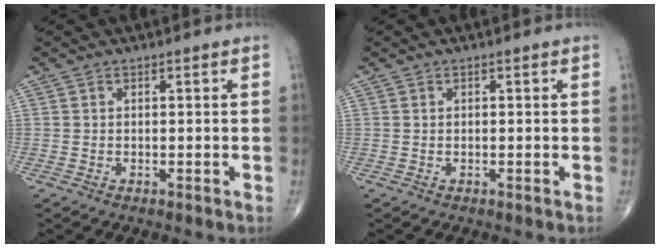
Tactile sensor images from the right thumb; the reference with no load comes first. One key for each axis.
{"total": 0.0}